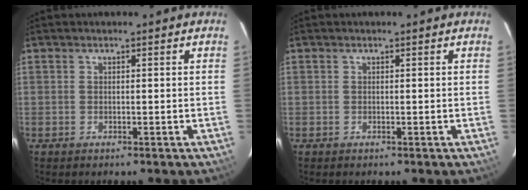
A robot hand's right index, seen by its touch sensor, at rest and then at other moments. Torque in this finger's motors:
{"motor_torque": [0.00, 0.00, 0.01, 0.00]}